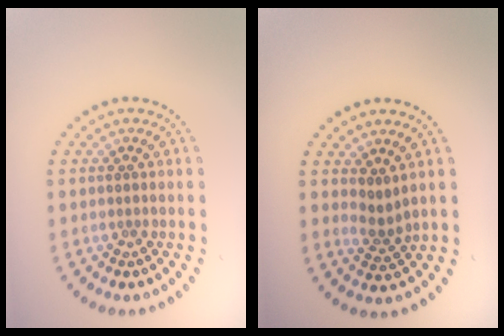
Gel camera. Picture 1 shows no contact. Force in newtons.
{"total": 1.9, "press": 1.2, "slide": 1.5}